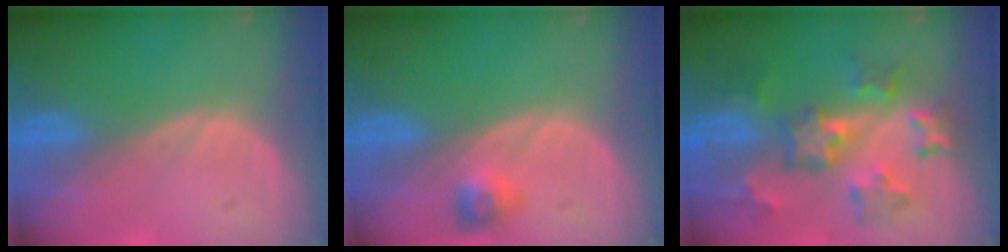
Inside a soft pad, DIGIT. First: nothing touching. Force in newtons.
{"total": 2.6, "press": 2.4, "slide": 1.0}
{"total": 8.6, "press": 7.7, "slide": 3.8}